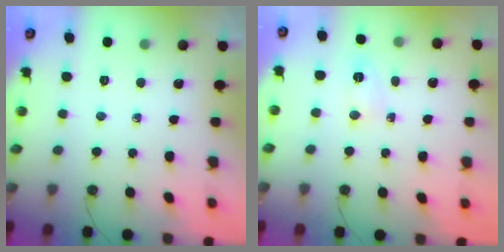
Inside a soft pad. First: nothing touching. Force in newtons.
{"total": 3.3, "press": 3.1, "slide": 1.2}